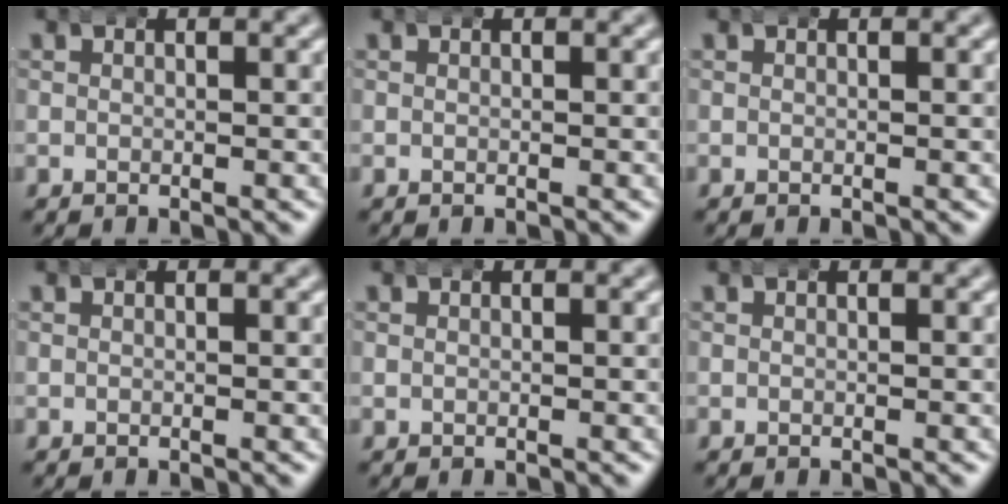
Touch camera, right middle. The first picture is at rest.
{"total": 0.0}
{"total": 0.0}
{"total": 0.0}
{"total": 0.0}
{"total": 0.0}